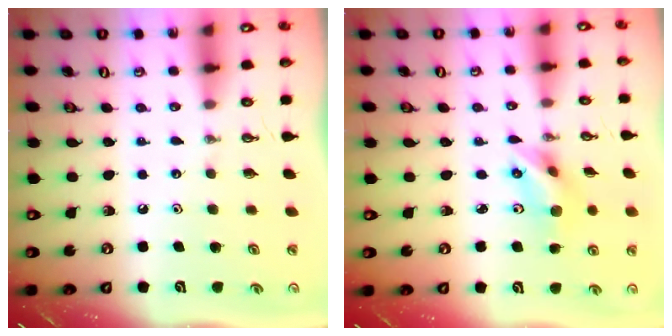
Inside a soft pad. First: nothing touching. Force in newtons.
{"total": 7.1, "press": 6.5, "slide": 2.9}